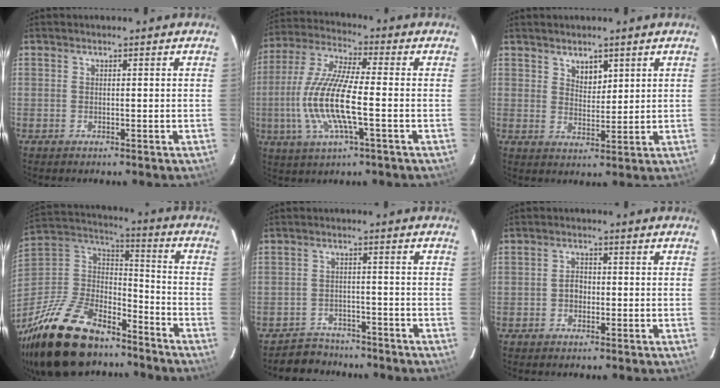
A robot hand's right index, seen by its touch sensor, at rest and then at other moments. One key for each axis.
{"total": 14.6, "fx": -2.9, "fy": 2.8, "fz": 14.0, "tx": -0.288, "ty": -0.008, "tz": -0.055}
{"total": 3.4, "fx": 2.4, "fy": 1.9, "fz": 1.6, "tx": -0.019, "ty": 0.001, "tz": 0.042}
{"total": 26.7, "fx": -19.7, "fy": 12.2, "fz": 13.1, "tx": -0.286, "ty": 0.006, "tz": -0.317}
{"total": 5.9, "fx": -5.2, "fy": 2.8, "fz": -0.5, "tx": -0.007, "ty": 0.015, "tz": -0.079}
{"total": 2.3, "fx": -0.5, "fy": 1.9, "fz": 1.2, "tx": -0.021, "ty": 0.008, "tz": -0.011}